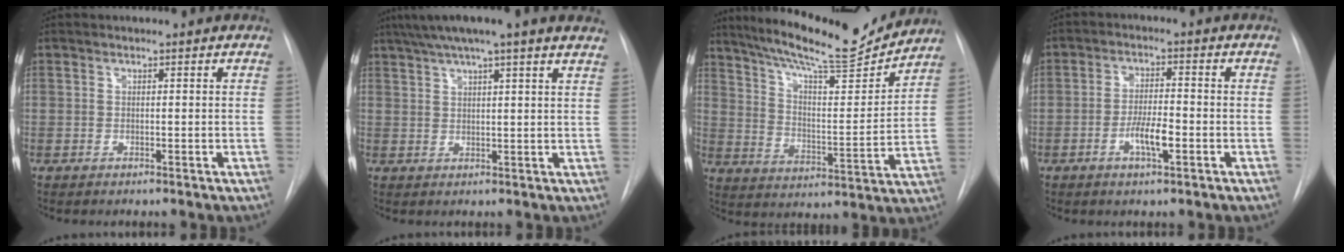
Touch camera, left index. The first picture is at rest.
{"total": 15.1, "force": [12.2, 0.3, 8.9], "torque": [-0.149, 0.046, 0.155]}
{"total": 18.0, "force": [16.5, 1.4, 7.2], "torque": [-0.126, -0.020, 0.249]}
{"total": 5.0, "force": [-2.0, 1.0, 4.5], "torque": [-0.084, 0.000, -0.035]}